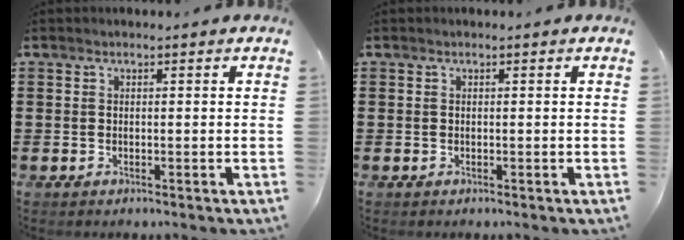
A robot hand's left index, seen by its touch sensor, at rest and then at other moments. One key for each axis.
{"total": 0.0}